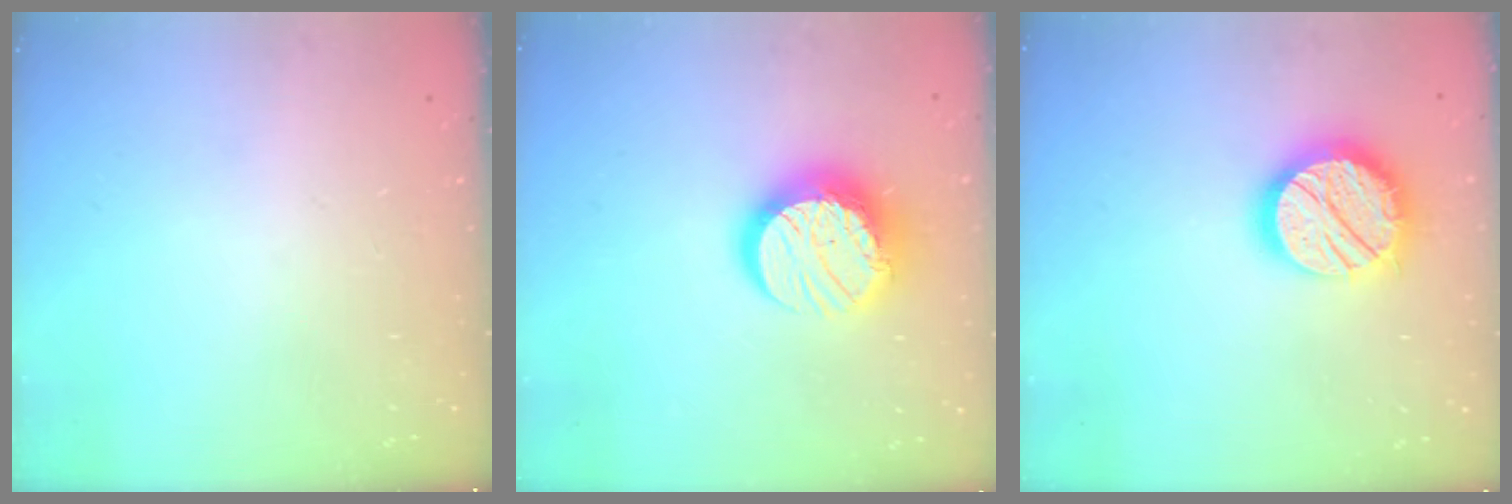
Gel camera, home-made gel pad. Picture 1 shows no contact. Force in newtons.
{"total": 13.4, "press": 13.4, "slide": 0.9}
{"total": 17.9, "press": 17.9, "slide": 1.1}